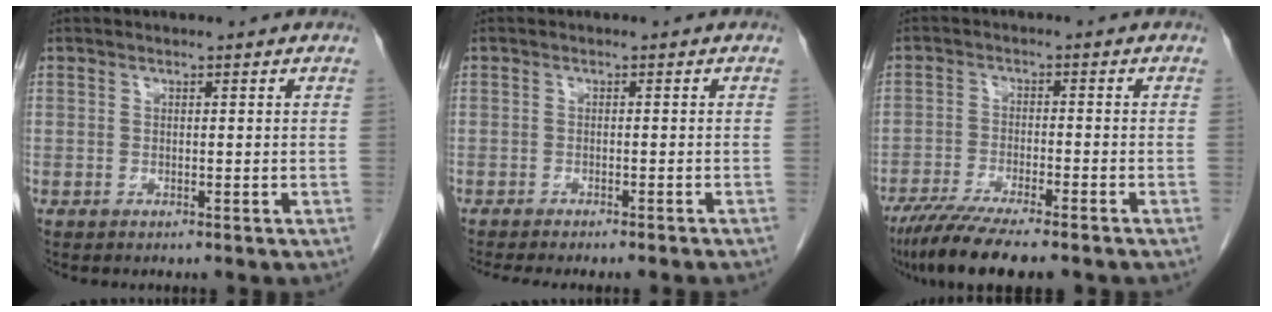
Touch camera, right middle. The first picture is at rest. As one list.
[{"total": 9.4, "force": [-8.3, 0.8, 4.3], "torque": [-0.039, -0.015, -0.104]}, {"total": 11.0, "force": [-8.8, 1.1, 6.6], "torque": [-0.103, -0.026, -0.138]}]